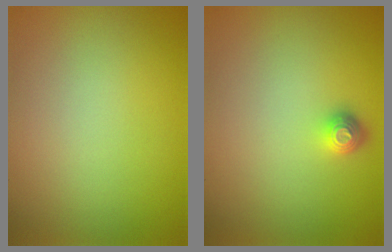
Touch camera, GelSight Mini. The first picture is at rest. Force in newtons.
{"total": 1.4, "press": 1.1, "slide": 0.9}